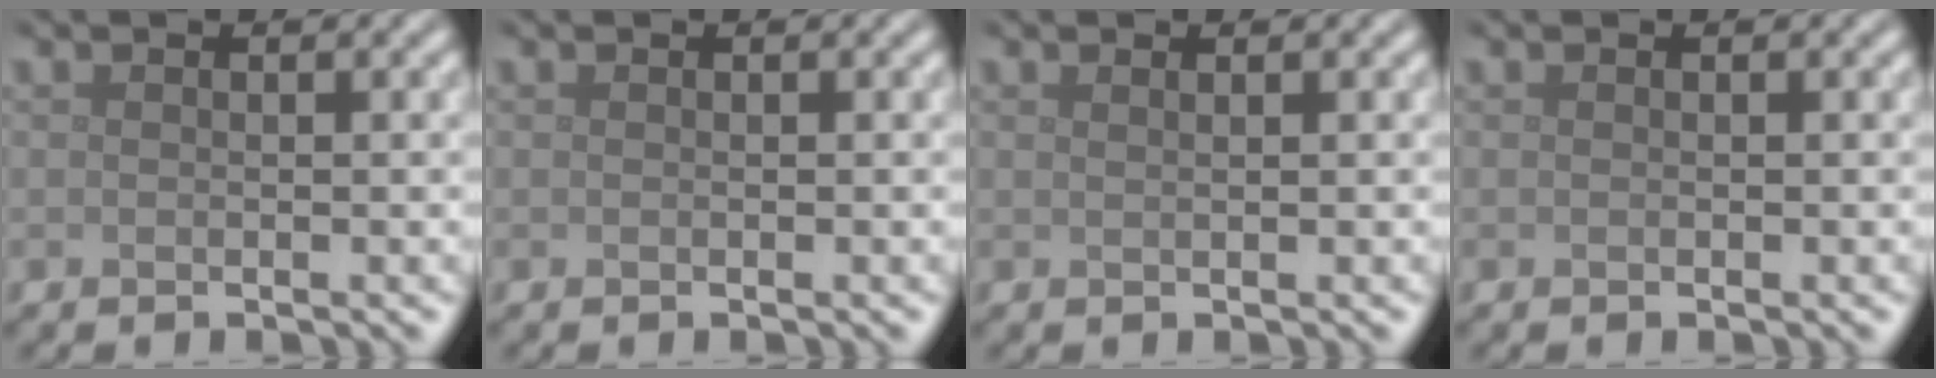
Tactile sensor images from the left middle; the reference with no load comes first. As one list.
[{"total": 0.0}, {"total": 0.9, "force": [0.6, 0.4, 0.6], "torque": [-0.002, -0.002, 0.001]}, {"total": 0.0}]